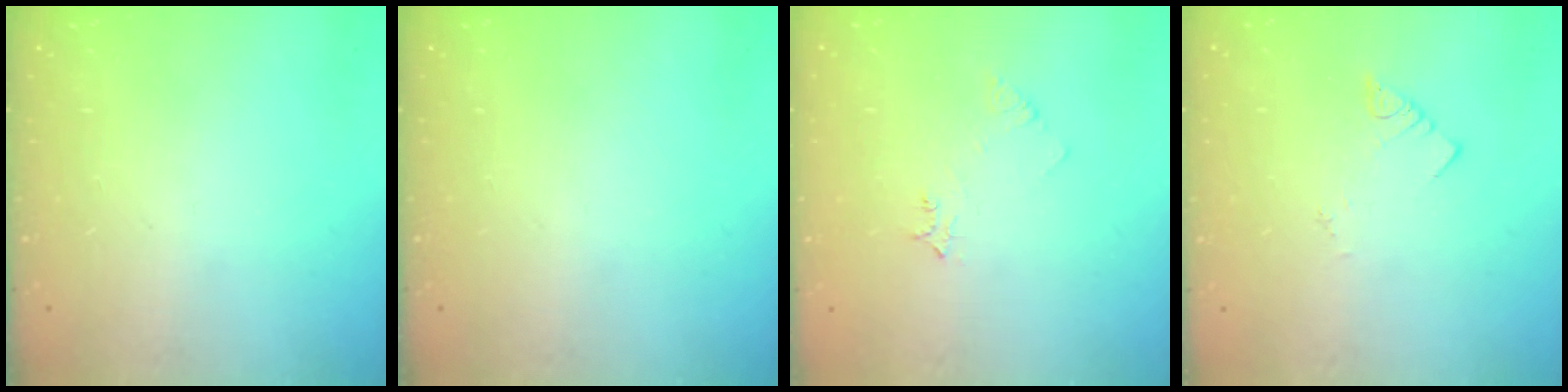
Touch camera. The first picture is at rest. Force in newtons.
{"total": 0.0}
{"total": 4.5, "press": 4.5, "slide": 0.6}
{"total": 2.0, "press": 2.0, "slide": 0.1}